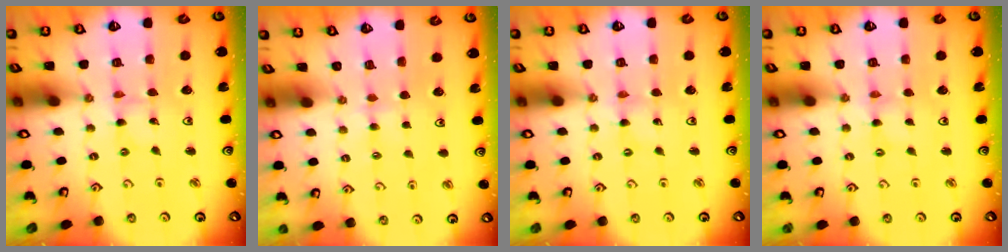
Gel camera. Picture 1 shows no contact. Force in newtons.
{"total": 2.6, "press": 2.5, "slide": 0.5}
{"total": 0.0}
{"total": 1.0, "press": 1.0, "slide": 0.2}